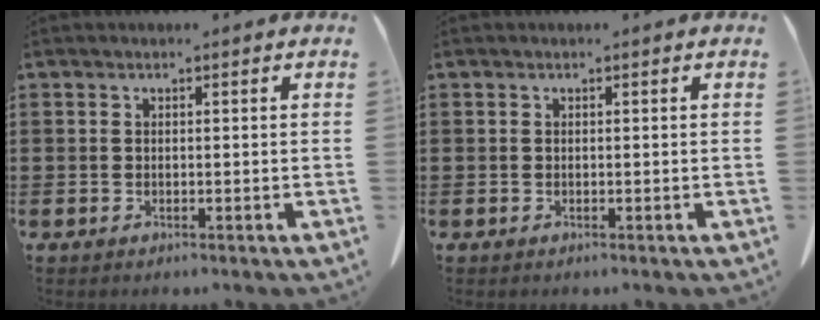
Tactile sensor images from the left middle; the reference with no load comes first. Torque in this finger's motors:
{"motor_torque": [-0.04, 0.03, 0.00, 0.00]}